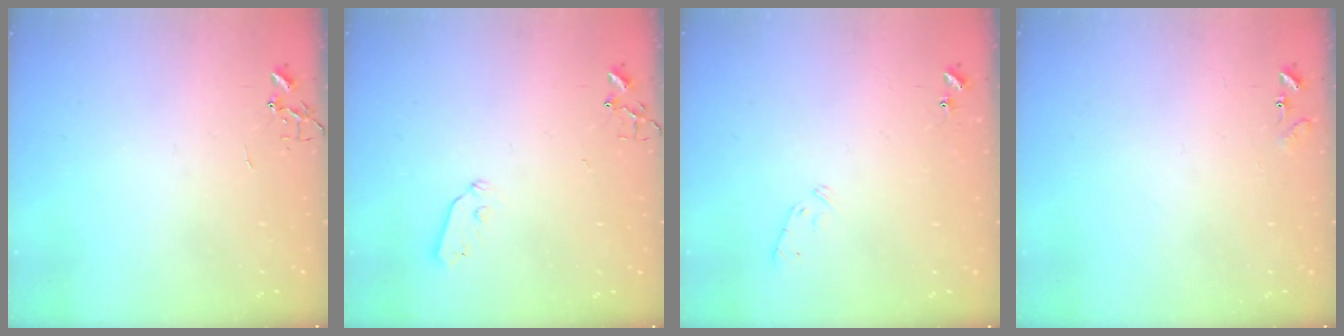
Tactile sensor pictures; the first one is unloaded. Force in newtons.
{"total": 3.3, "press": 3.3, "slide": 0.4}
{"total": 6.7, "press": 6.7, "slide": 1.0}
{"total": 7.7, "press": 7.6, "slide": 0.6}